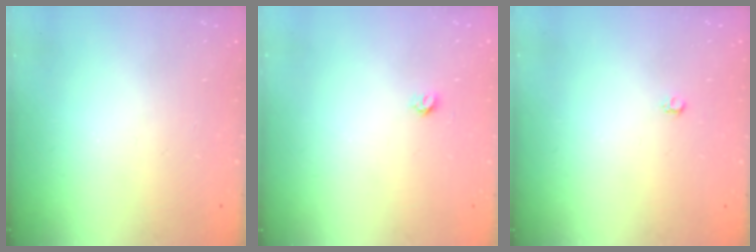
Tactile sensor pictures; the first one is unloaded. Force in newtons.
{"total": 3.4, "press": 3.4, "slide": 0.2}
{"total": 2.6, "press": 2.6, "slide": 0.4}